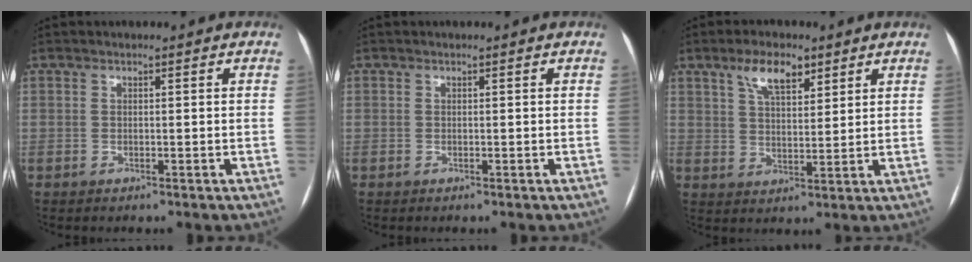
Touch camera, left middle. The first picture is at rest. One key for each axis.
{"total": 0.0}
{"total": 6.6, "fx": 4.2, "fy": 2.5, "fz": 4.4, "tx": -0.085, "ty": 0.009, "tz": 0.075}